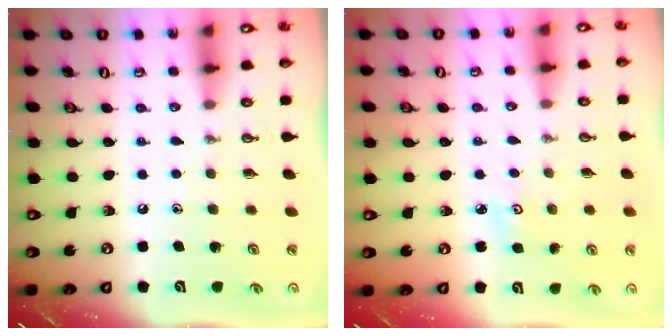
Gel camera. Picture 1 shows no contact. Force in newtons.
{"total": 2.8, "press": 2.7, "slide": 0.4}